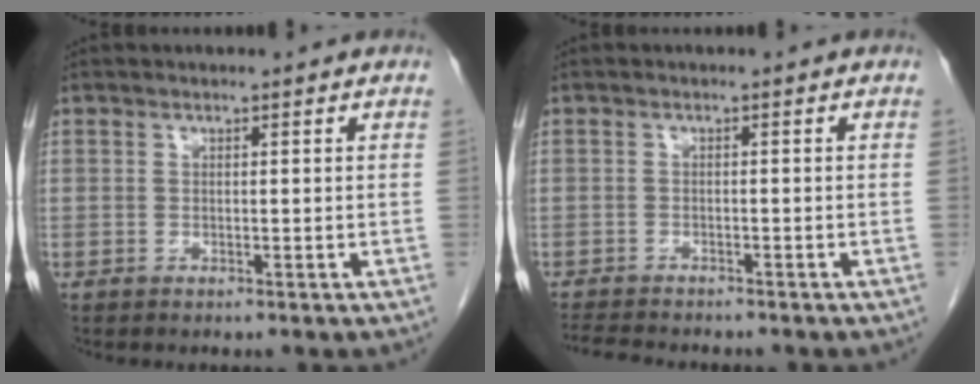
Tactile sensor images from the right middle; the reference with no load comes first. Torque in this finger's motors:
{"motor_torque": [0.11, -0.02, 0.01, 0.01]}